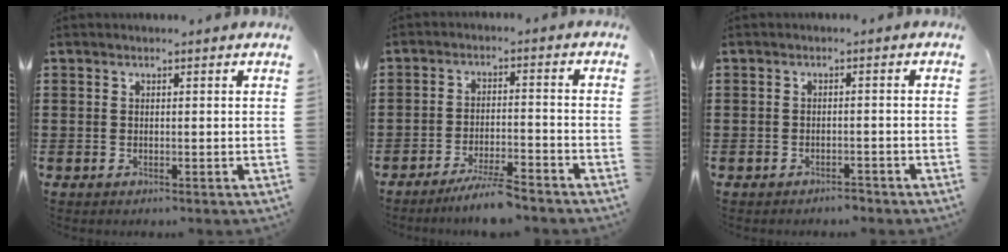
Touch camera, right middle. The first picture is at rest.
{"total": 5.3, "force": [-4.7, 0.0, 2.3], "torque": [-0.052, -0.009, -0.090]}
{"total": 1.4, "force": [-1.3, 0.3, 0.1], "torque": [-0.007, 0.001, -0.029]}